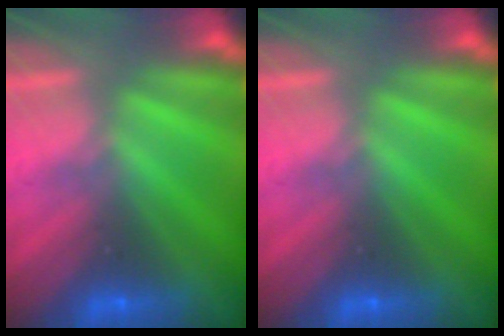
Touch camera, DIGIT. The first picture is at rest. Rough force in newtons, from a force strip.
{"total": 0.0}